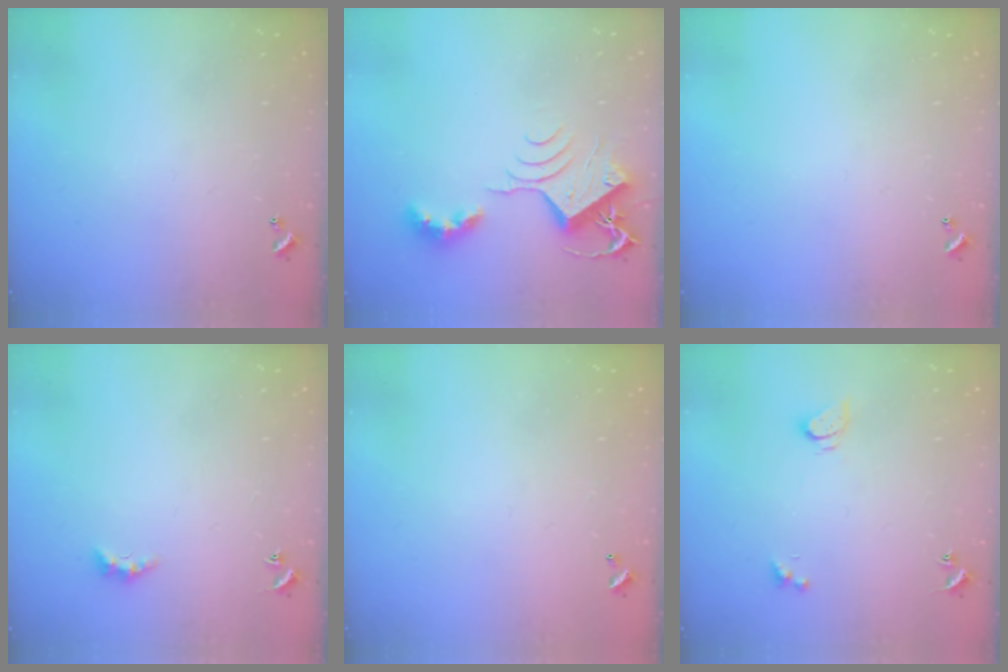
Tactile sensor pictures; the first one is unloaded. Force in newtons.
{"total": 9.4, "press": 9.4, "slide": 1.1}
{"total": 0.0}
{"total": 2.4, "press": 2.4, "slide": 0.6}
{"total": 2.8, "press": 2.8, "slide": 0.1}
{"total": 2.9, "press": 2.9, "slide": 0.5}